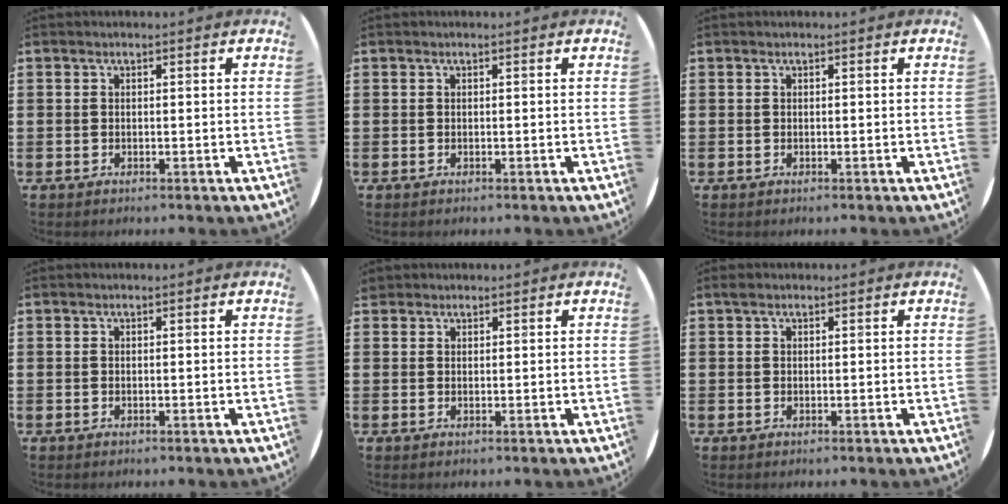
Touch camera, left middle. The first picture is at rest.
{"total": 0.0}
{"total": 0.0}
{"total": 0.0}
{"total": 1.0, "force": [0.9, 0.4, -0.1], "torque": [-0.001, 0.002, 0.018]}
{"total": 0.5, "force": [0.4, 0.3, 0.2], "torque": [0.004, 0.000, 0.006]}